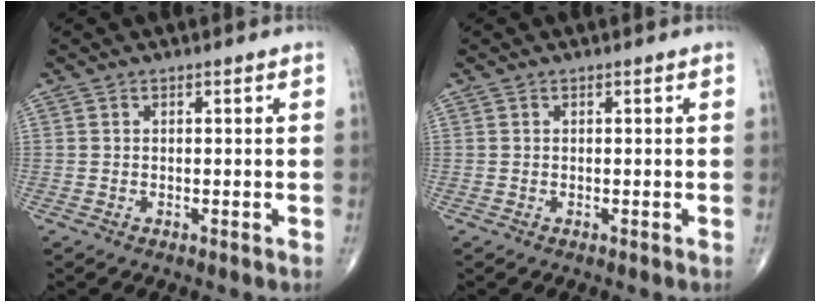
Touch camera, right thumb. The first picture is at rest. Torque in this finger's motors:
{"motor_torque": [-0.05, 0.05, 0.01, 0.01, 0.00]}